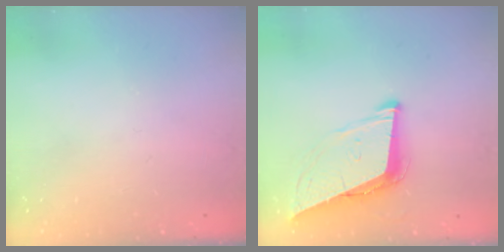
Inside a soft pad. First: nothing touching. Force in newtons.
{"total": 9.3, "press": 9.0, "slide": 2.3}